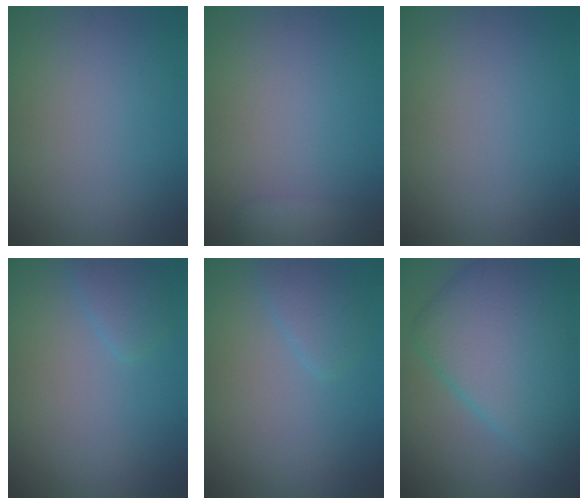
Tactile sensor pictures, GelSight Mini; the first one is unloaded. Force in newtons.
{"total": 1.9, "press": 1.9, "slide": 0.1}
{"total": 0.0}
{"total": 1.5, "press": 1.5, "slide": 0.2}
{"total": 1.7, "press": 1.7, "slide": 0.1}
{"total": 10.4, "press": 10.4, "slide": 0.2}